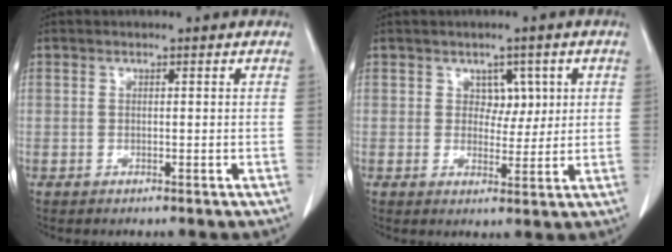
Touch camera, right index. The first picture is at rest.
{"total": 3.7, "force": [1.2, 2.5, 2.3], "torque": [-0.023, 0.004, 0.020]}